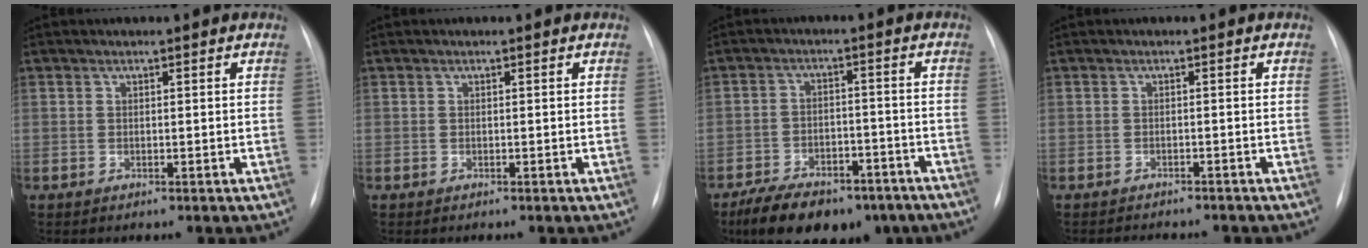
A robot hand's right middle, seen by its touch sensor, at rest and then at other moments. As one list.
[{"total": 0.0}, {"total": 14.7, "force": [-10.6, 6.7, 7.6], "torque": [-0.127, 0.001, -0.157]}, {"total": 4.5, "force": [-4.2, 1.1, 1.3], "torque": [-0.014, -0.003, -0.052]}]